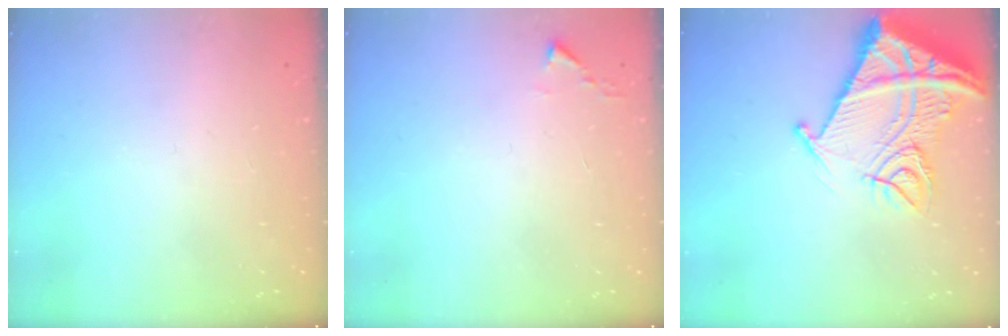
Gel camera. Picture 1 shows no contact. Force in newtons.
{"total": 2.4, "press": 2.4, "slide": 0.3}
{"total": 19.6, "press": 19.5, "slide": 2.1}